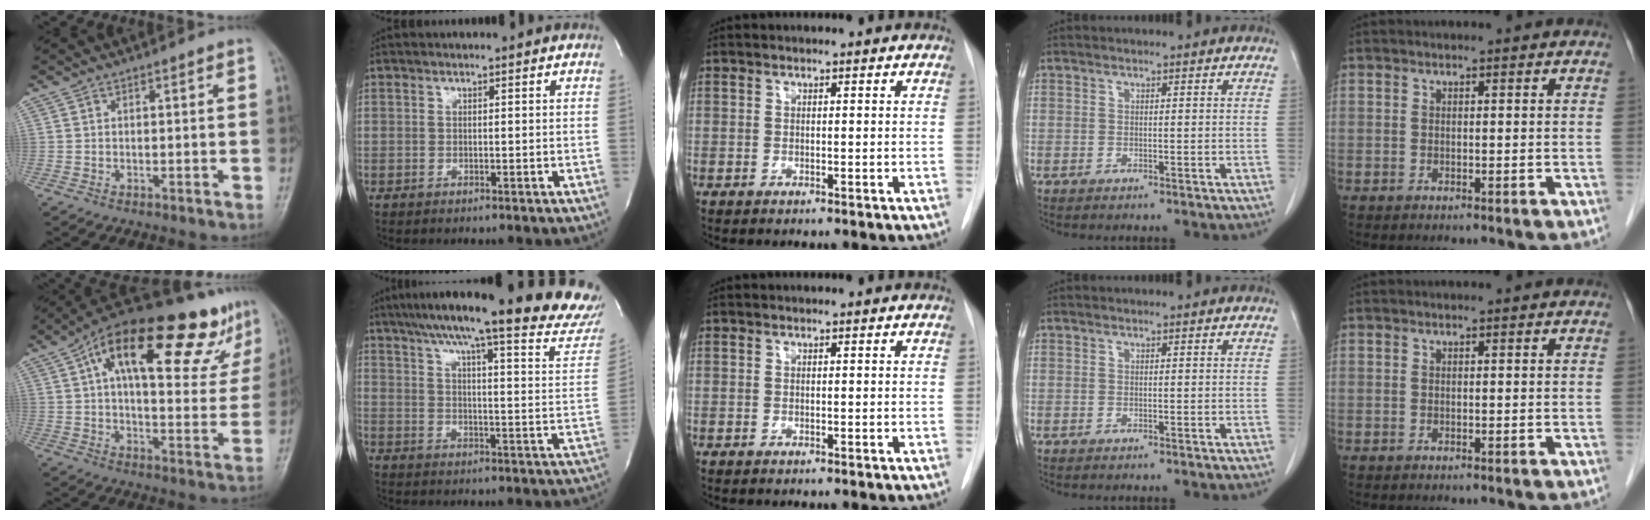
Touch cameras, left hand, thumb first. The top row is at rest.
{"thumb": {"total": 26.1, "force": [14.0, 9.6, 19.8], "torque": [-0.253, 0.007, 0.208]}, "index": {"total": 26.7, "force": [22.7, 1.8, 13.9], "torque": [-0.207, -0.056, 0.283]}}